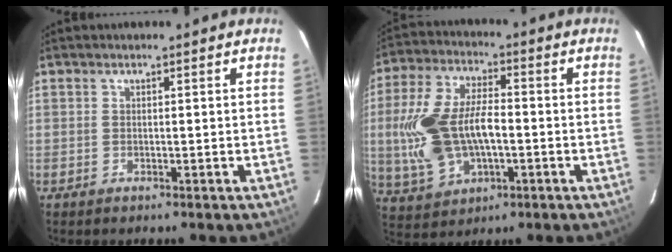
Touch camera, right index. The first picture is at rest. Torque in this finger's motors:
{"motor_torque": [0.66, -0.13, 0.56, 0.21]}